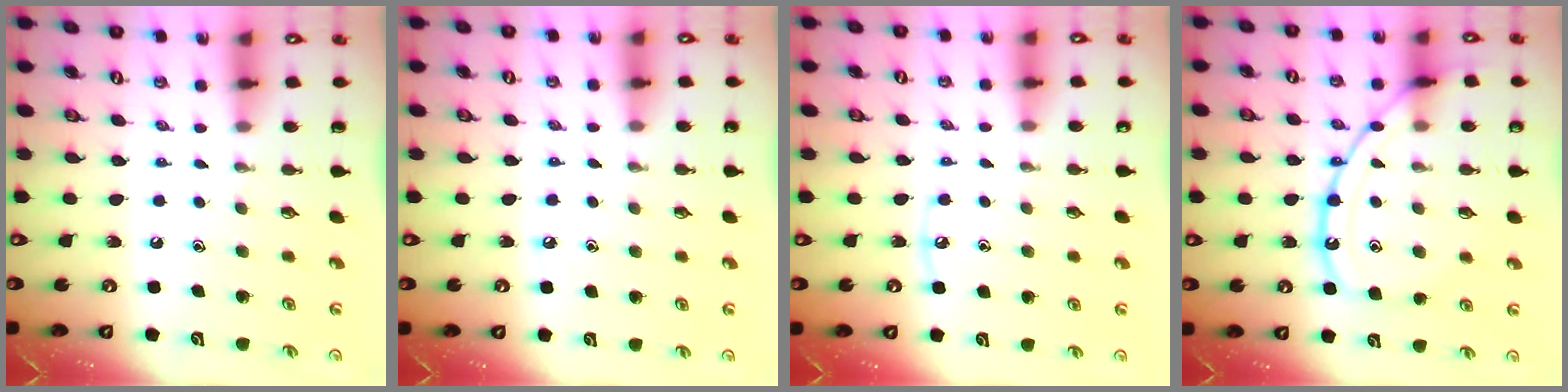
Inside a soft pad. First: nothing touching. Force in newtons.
{"total": 5.2, "press": 5.2, "slide": 0.6}
{"total": 4.7, "press": 4.6, "slide": 0.6}
{"total": 14.9, "press": 14.9, "slide": 1.0}